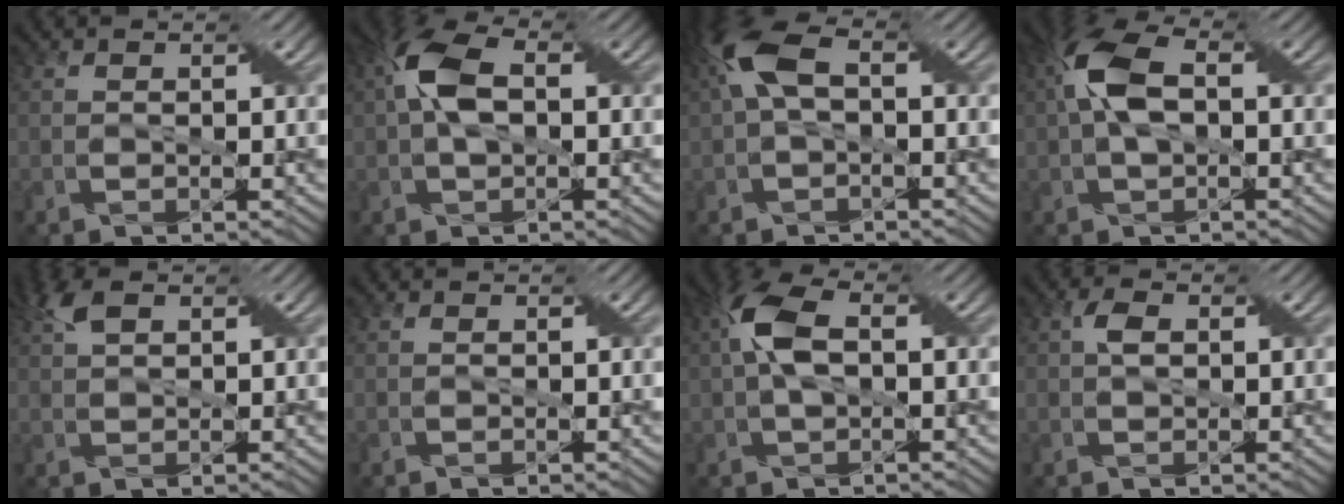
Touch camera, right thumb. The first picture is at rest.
{"total": 7.1, "force": [0.7, 3.9, 6.0], "torque": [-0.129, 0.017, 0.006]}
{"total": 7.1, "force": [1.2, 3.2, 6.2], "torque": [-0.142, 0.023, 0.012]}
{"total": 7.8, "force": [0.8, 4.0, 6.6], "torque": [-0.148, 0.020, 0.009]}
{"total": 3.5, "force": [1.9, 1.5, 2.6], "torque": [-0.062, 0.015, 0.036]}
{"total": 0.0}
{"total": 6.6, "force": [0.7, 3.3, 5.7], "torque": [-0.127, 0.016, 0.008]}
{"total": 2.1, "force": [0.3, 1.2, 1.7], "torque": [-0.034, 0.006, 0.004]}